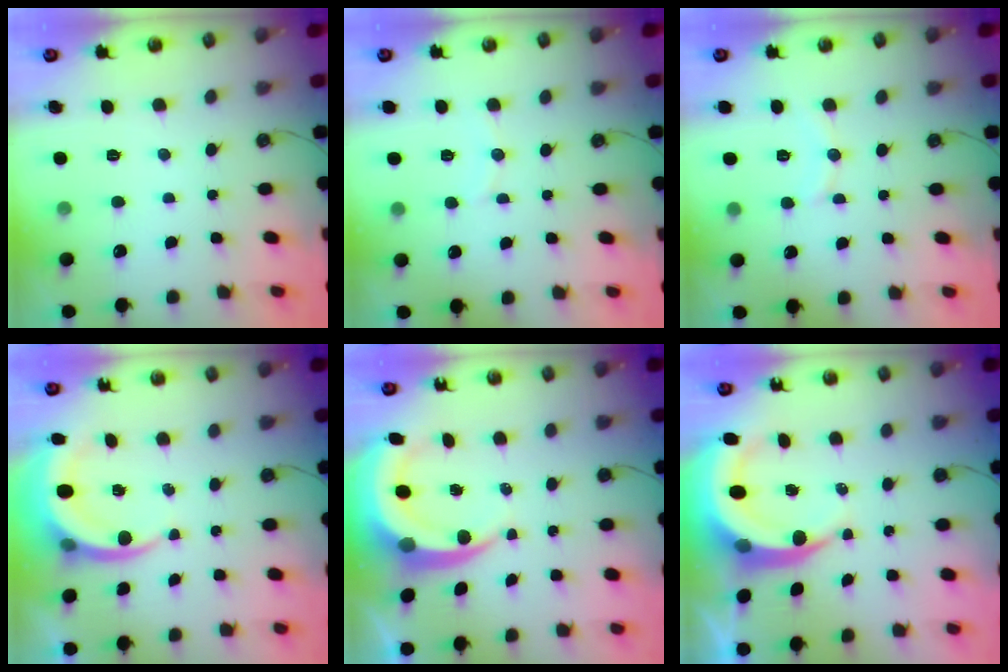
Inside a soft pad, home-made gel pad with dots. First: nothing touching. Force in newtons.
{"total": 3.6, "press": 3.6, "slide": 0.6}
{"total": 6.4, "press": 6.4, "slide": 0.4}
{"total": 5.4, "press": 5.4, "slide": 0.2}
{"total": 7.7, "press": 7.6, "slide": 1.1}
{"total": 8.2, "press": 8.1, "slide": 1.2}